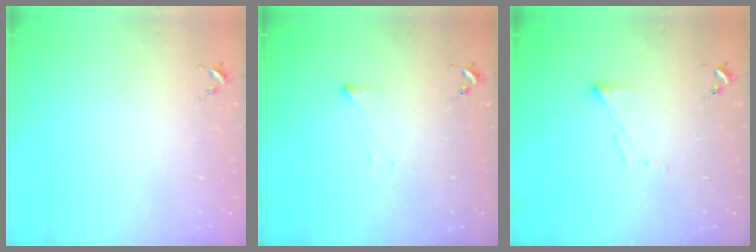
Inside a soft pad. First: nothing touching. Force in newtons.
{"total": 3.5, "press": 3.5, "slide": 0.4}
{"total": 5.8, "press": 5.8, "slide": 0.3}